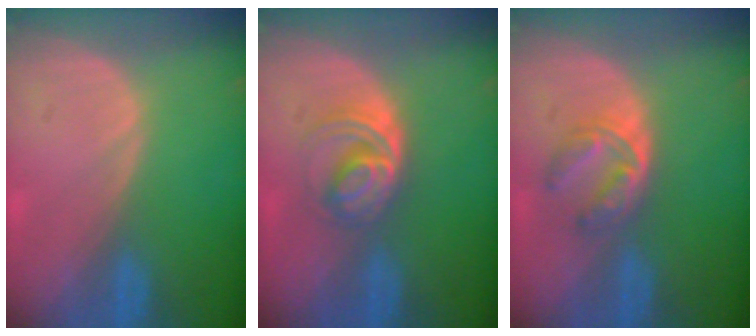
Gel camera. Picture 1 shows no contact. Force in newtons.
{"total": 6.1, "press": 5.3, "slide": 3.1}
{"total": 5.1, "press": 4.7, "slide": 1.9}